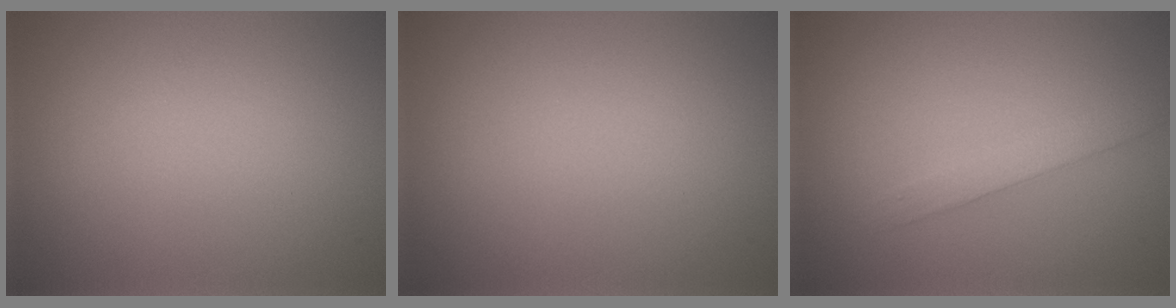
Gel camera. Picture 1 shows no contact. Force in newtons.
{"total": 0.0}
{"total": 2.0, "press": 2.0, "slide": 0.0}